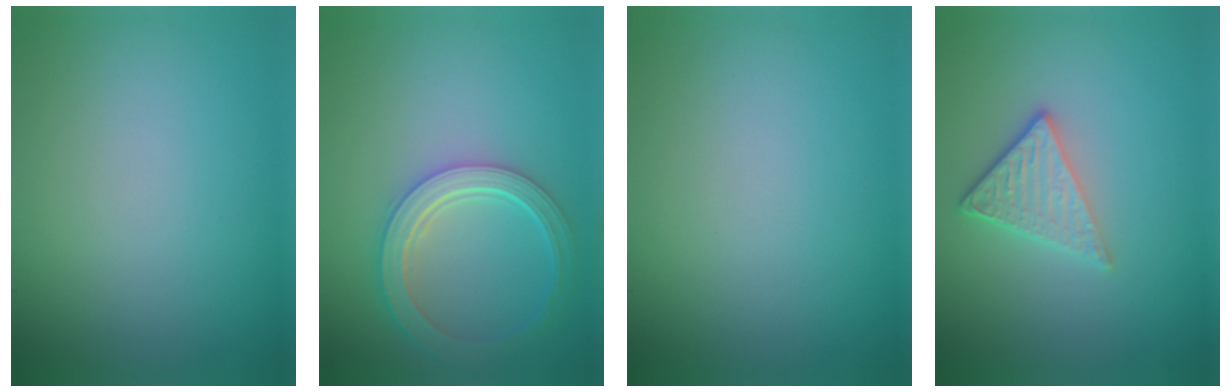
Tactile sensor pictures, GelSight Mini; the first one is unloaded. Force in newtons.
{"total": 4.9, "press": 3.8, "slide": 3.0}
{"total": 0.0}
{"total": 3.0, "press": 2.6, "slide": 1.6}